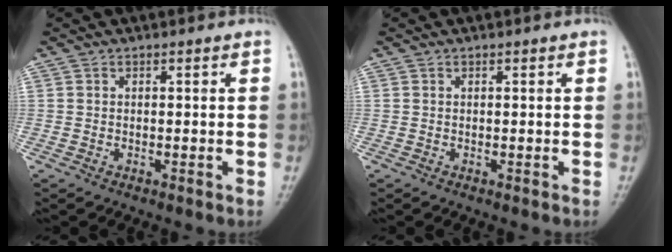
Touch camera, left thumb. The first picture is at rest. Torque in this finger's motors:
{"motor_torque": [0.07, 0.07, 0.06, 0.00, 0.00]}